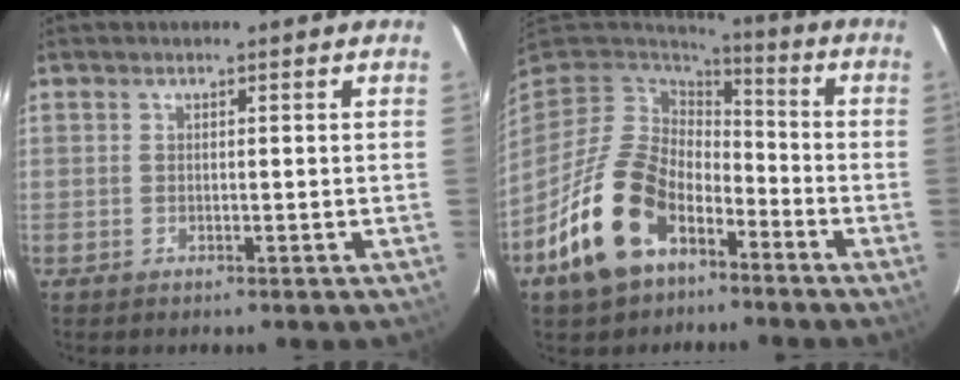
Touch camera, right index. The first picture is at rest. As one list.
[{"total": 17.8, "force": [-9.2, 11.2, 10.4], "torque": [-0.232, -0.004, -0.150]}]